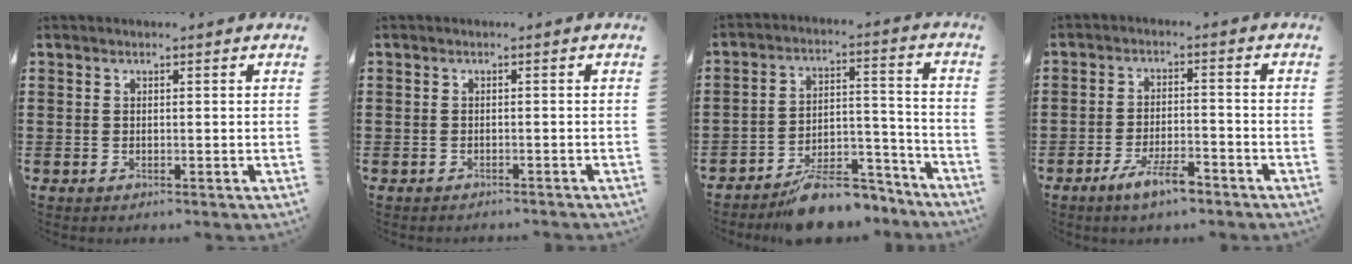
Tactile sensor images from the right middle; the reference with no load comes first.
{"total": 0.6, "force": [-0.5, 0.1, -0.2], "torque": [0.003, 0.004, -0.013]}
{"total": 8.9, "force": [-7.9, 2.5, 3.3], "torque": [-0.038, 0.038, -0.144]}
{"total": 5.3, "force": [-3.5, 1.3, 3.7], "torque": [-0.068, 0.002, -0.063]}